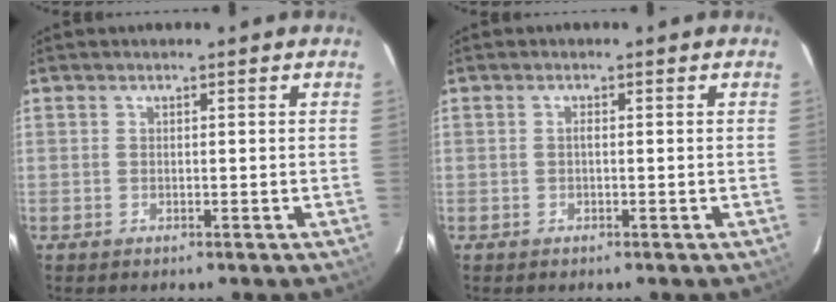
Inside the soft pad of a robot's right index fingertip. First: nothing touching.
{"total": 0.6, "force": [-0.2, 0.2, 0.5], "torque": [-0.009, 0.001, -0.004]}